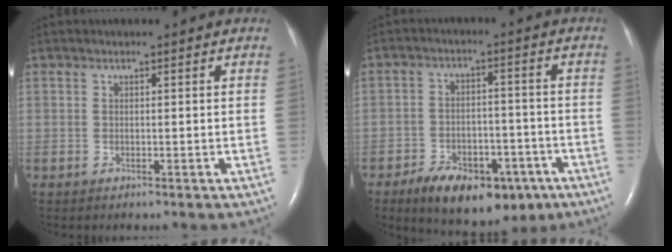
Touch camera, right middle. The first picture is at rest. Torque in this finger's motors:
{"motor_torque": [0.28, -0.27, 0.07, 0.04]}